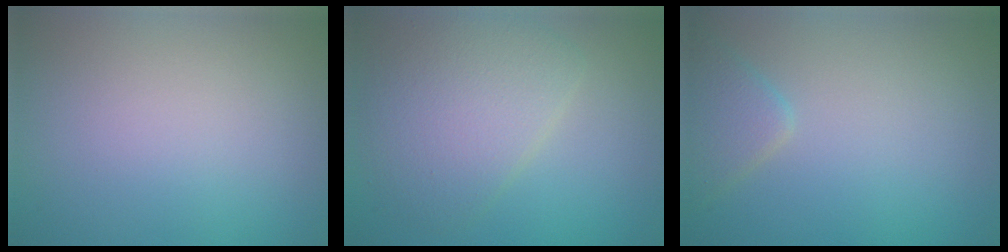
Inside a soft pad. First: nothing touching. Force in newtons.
{"total": 5.8, "press": 5.8, "slide": 0.2}
{"total": 2.3, "press": 2.3, "slide": 0.2}